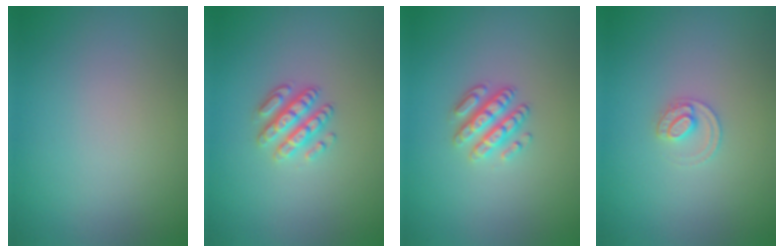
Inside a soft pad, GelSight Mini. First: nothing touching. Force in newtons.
{"total": 3.0, "press": 2.6, "slide": 1.5}
{"total": 3.0, "press": 2.6, "slide": 1.5}
{"total": 1.7, "press": 1.7, "slide": 0.1}